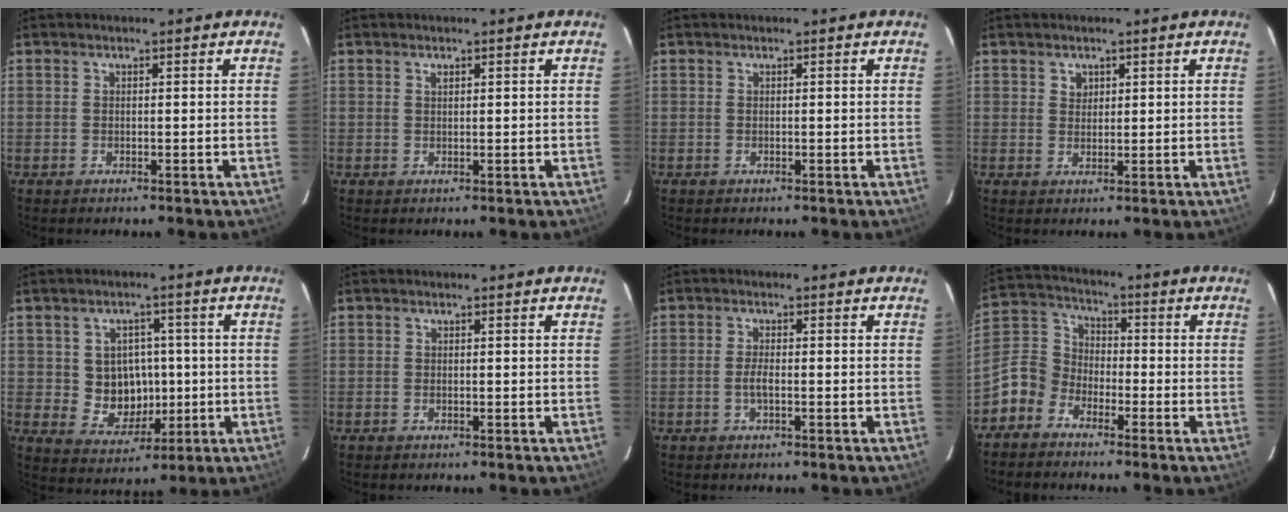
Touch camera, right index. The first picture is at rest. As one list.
[{"total": 0.6, "force": [0.4, 0.3, 0.4], "torque": [-0.006, 0.002, 0.007]}, {"total": 0.0}, {"total": 1.9, "force": [1.0, 1.6, 0.4], "torque": [-0.002, 0.006, 0.016]}, {"total": 8.4, "force": [0.1, 7.7, 3.3], "torque": [-0.069, 0.008, 0.019]}, {"total": 0.0}, {"total": 1.9, "force": [-0.6, 0.4, 1.7], "torque": [-0.036, -0.001, -0.012]}, {"total": 8.2, "force": [-5.0, 6.2, 2.2], "torque": [-0.061, 0.033, -0.119]}]